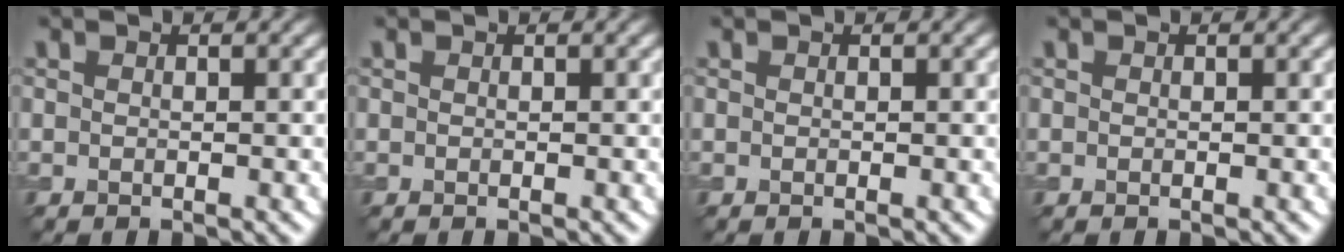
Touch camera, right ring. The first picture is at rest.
{"total": 0.0}
{"total": 0.0}
{"total": 0.0}